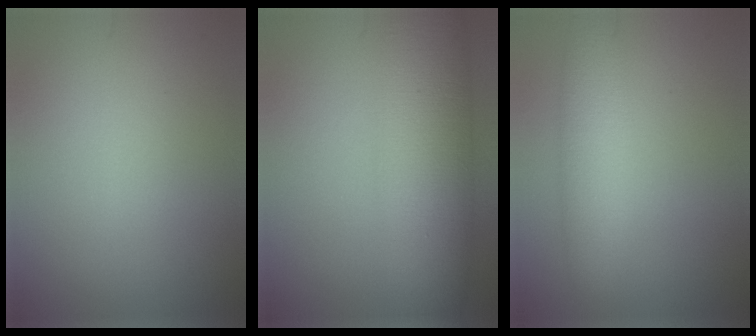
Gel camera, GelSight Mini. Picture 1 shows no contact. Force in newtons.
{"total": 9.9, "press": 9.9, "slide": 0.3}
{"total": 4.6, "press": 4.6, "slide": 0.1}